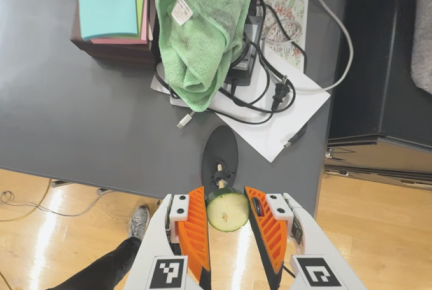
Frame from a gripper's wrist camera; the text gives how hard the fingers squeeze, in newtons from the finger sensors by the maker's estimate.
{"total": 6.5, "left": 7.0, "right": 6.0}